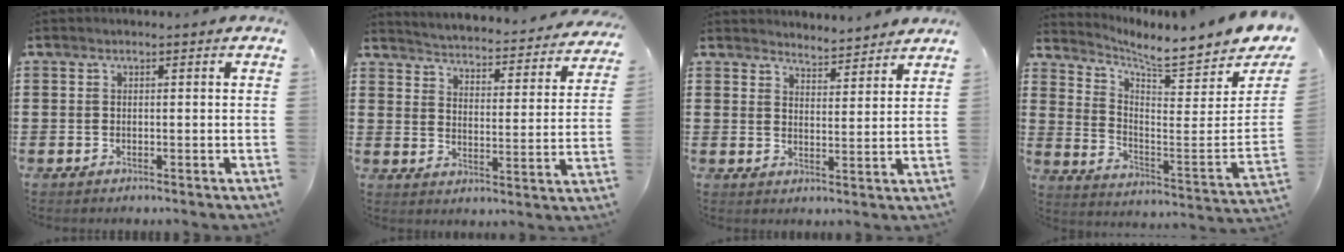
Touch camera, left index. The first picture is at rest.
{"total": 3.6, "force": [3.5, -0.5, 0.1], "torque": [-0.024, -0.038, 0.053]}
{"total": 3.7, "force": [3.7, 0.0, -0.1], "torque": [-0.010, -0.018, 0.067]}
{"total": 5.7, "force": [5.2, -0.1, 2.3], "torque": [-0.058, -0.063, 0.080]}